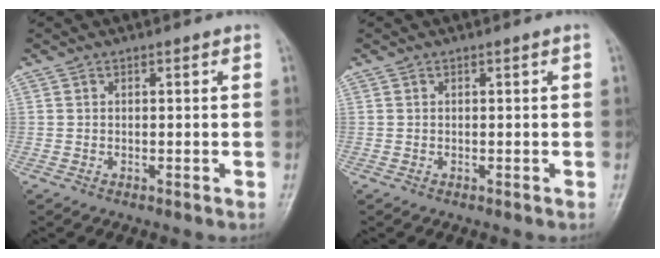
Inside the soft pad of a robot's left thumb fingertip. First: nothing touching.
{"total": 0.0}